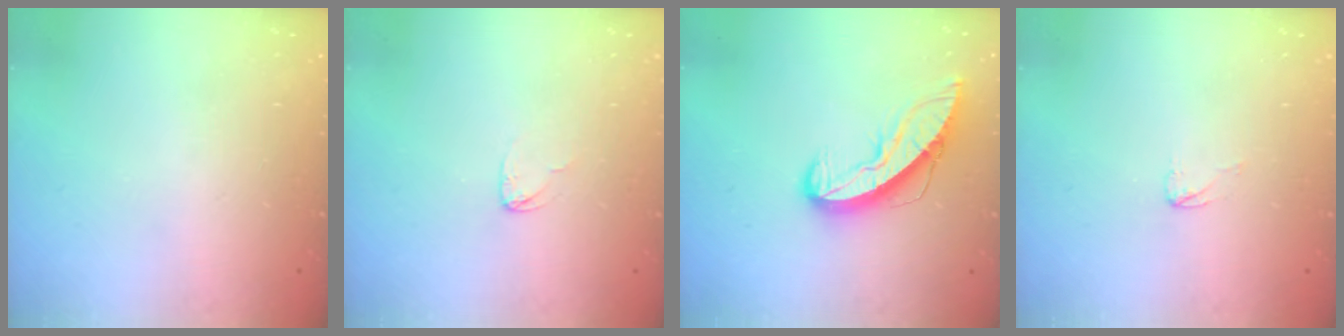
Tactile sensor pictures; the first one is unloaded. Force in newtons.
{"total": 2.7, "press": 2.7, "slide": 0.1}
{"total": 9.7, "press": 9.7, "slide": 1.0}
{"total": 2.6, "press": 2.6, "slide": 0.2}